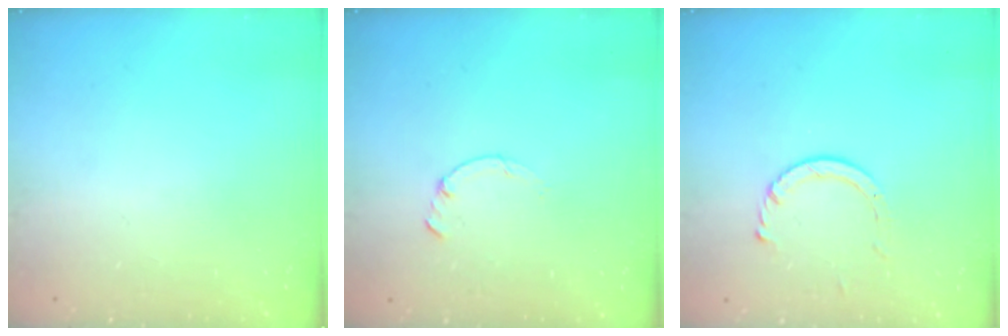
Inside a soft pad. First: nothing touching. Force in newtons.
{"total": 0.0}
{"total": 3.3, "press": 3.3, "slide": 0.4}